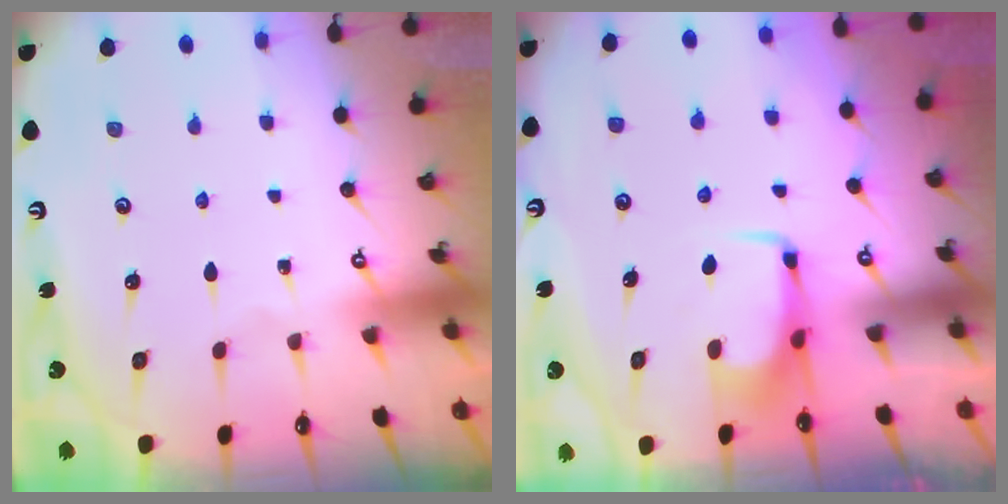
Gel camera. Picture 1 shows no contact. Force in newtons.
{"total": 3.0, "press": 3.0, "slide": 0.4}